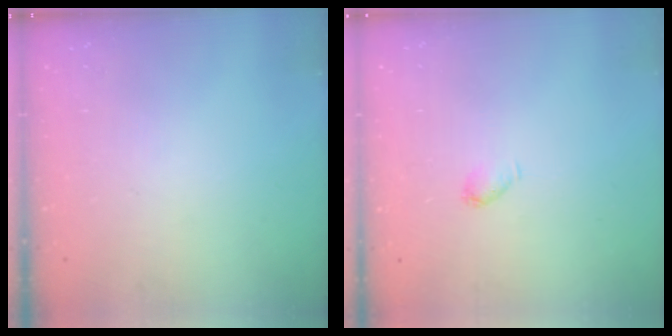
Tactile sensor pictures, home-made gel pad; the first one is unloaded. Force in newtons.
{"total": 3.0, "press": 2.9, "slide": 0.6}